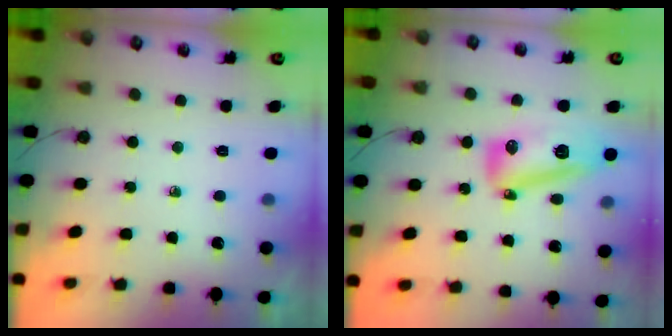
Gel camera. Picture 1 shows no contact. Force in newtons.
{"total": 13.6, "press": 13.6, "slide": 1.3}